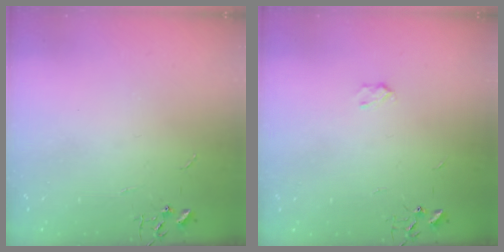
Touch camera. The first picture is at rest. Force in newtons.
{"total": 2.8, "press": 2.8, "slide": 0.5}